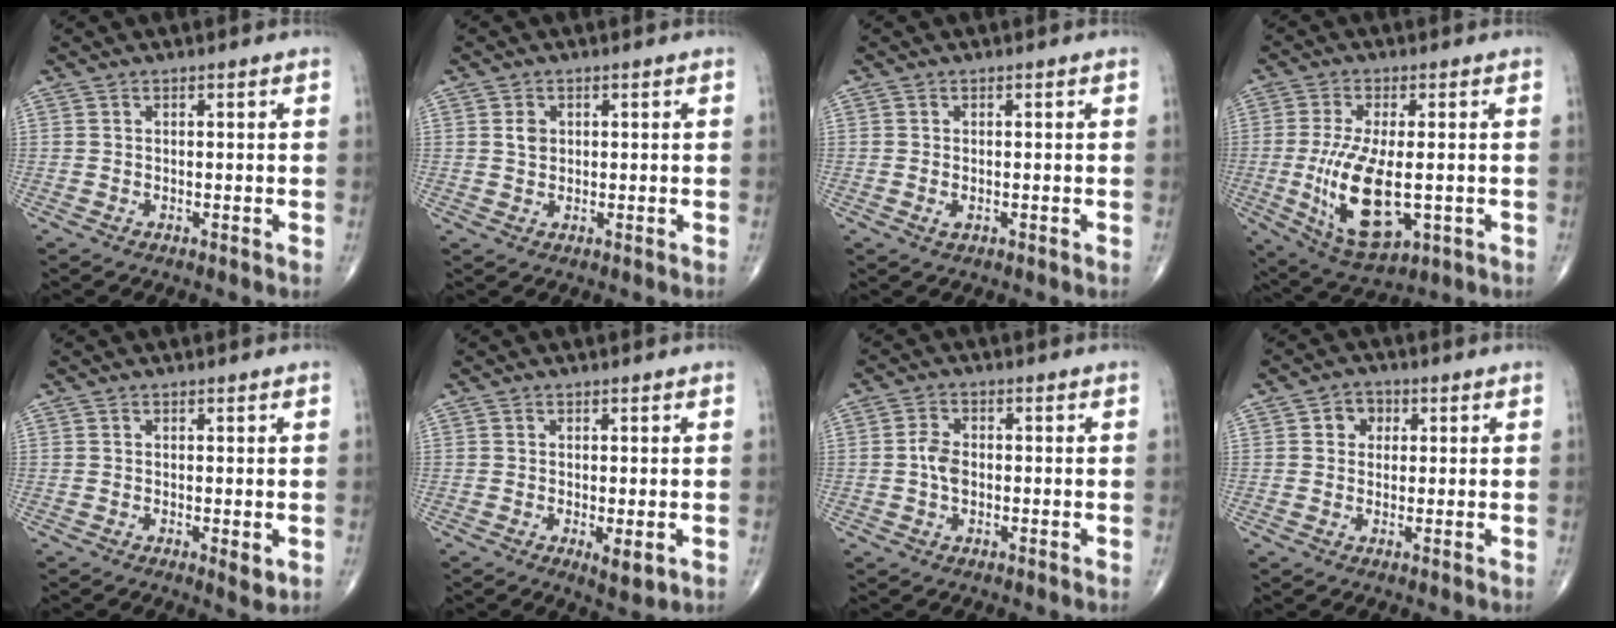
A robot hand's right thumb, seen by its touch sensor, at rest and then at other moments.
{"total": 2.1, "force": [0.5, 1.6, 1.2], "torque": [-0.014, -0.002, 0.010]}
{"total": 1.0, "force": [-0.3, 0.5, 0.8], "torque": [-0.014, -0.002, -0.006]}
{"total": 14.3, "force": [-2.1, 6.2, 12.7], "torque": [-0.240, -0.020, -0.023]}
{"total": 2.0, "force": [-0.2, 0.6, 1.9], "torque": [-0.024, -0.008, -0.004]}
{"total": 3.2, "force": [-0.8, 1.1, 2.9], "torque": [-0.044, -0.011, -0.009]}
{"total": 3.8, "force": [-0.2, 2.5, 2.8], "torque": [-0.054, 0.008, -0.009]}
{"total": 3.6, "force": [1.0, 3.1, 1.6], "torque": [-0.001, 0.003, 0.010]}